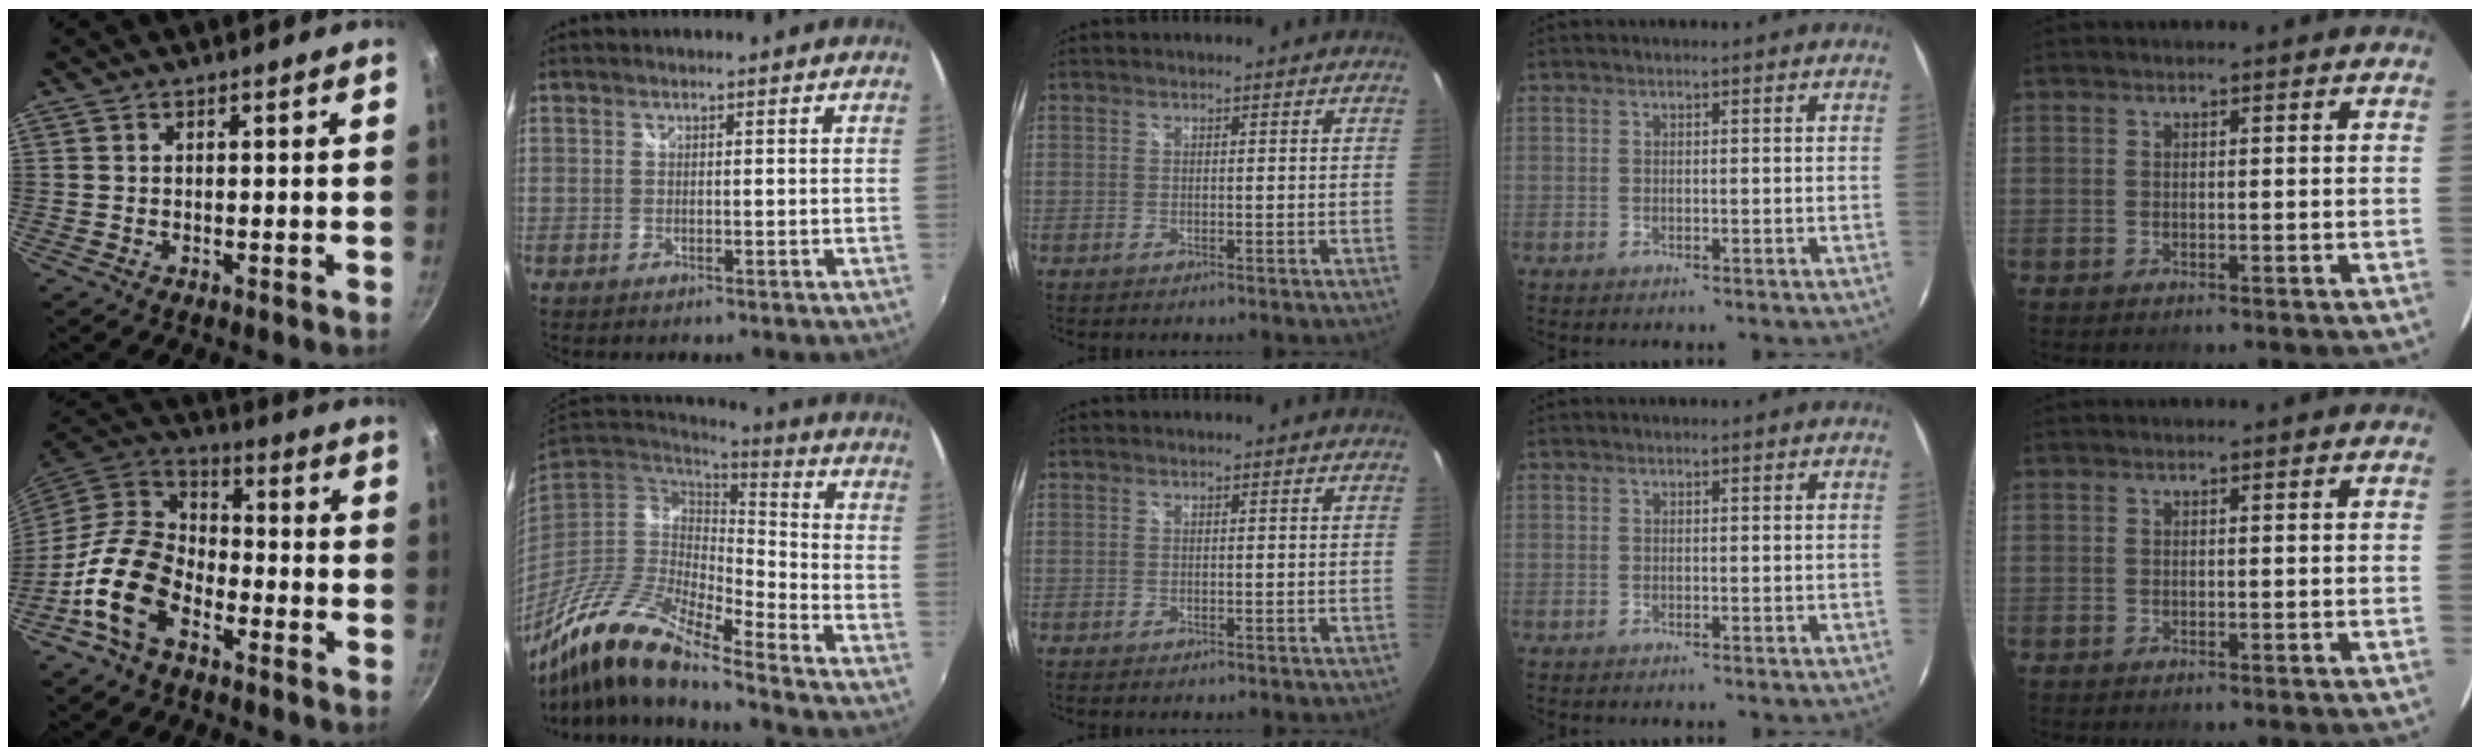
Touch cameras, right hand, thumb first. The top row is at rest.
{"thumb": {"total": 14.6, "force": [-7.4, 8.9, 9.0], "torque": [-0.147, 0.059, -0.164]}, "index": {"total": 16.8, "force": [-12.1, 2.6, 11.2], "torque": [-0.211, -0.026, -0.245]}}